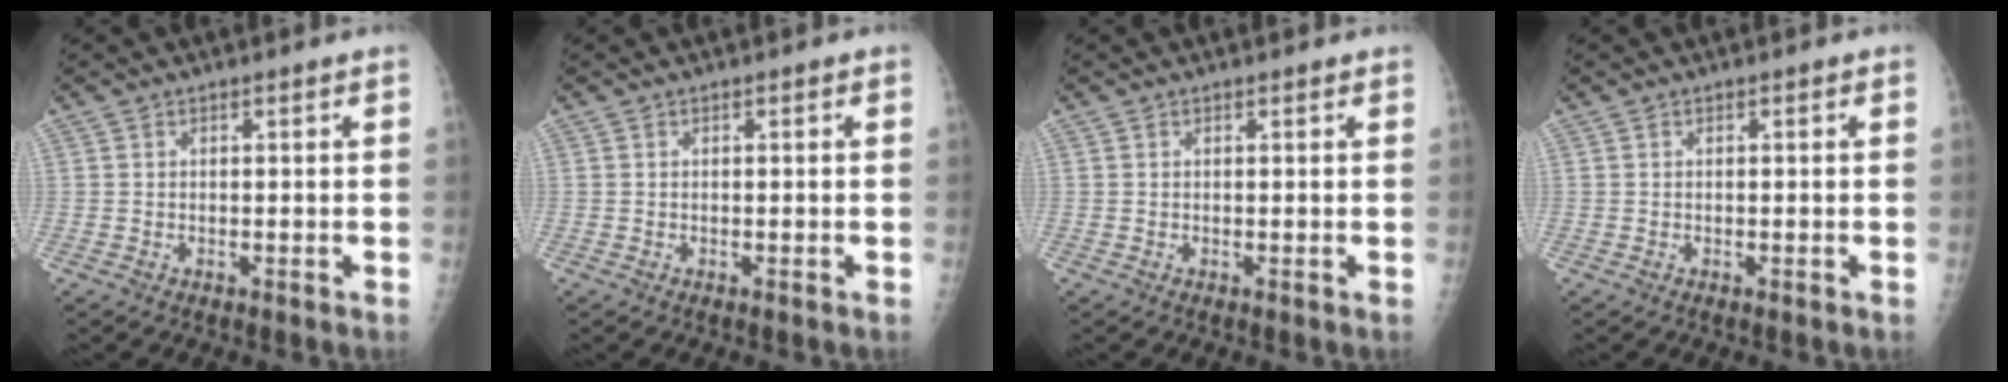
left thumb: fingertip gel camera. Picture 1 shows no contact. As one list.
[{"total": 0.0}, {"total": 0.0}, {"total": 0.0}]